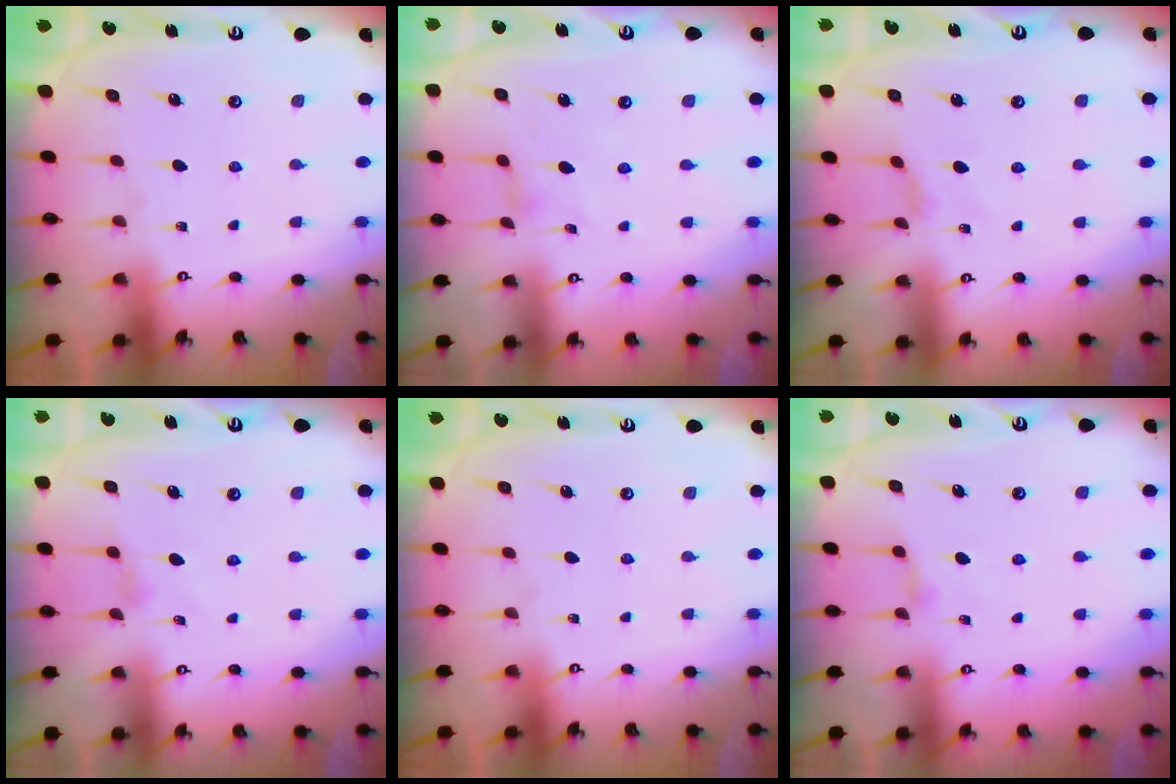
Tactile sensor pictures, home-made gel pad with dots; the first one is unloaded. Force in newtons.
{"total": 0.9, "press": 0.9, "slide": 0.3}
{"total": 1.1, "press": 1.1, "slide": 0.4}
{"total": 2.4, "press": 2.3, "slide": 0.4}
{"total": 0.0}
{"total": 2.8, "press": 2.7, "slide": 0.6}